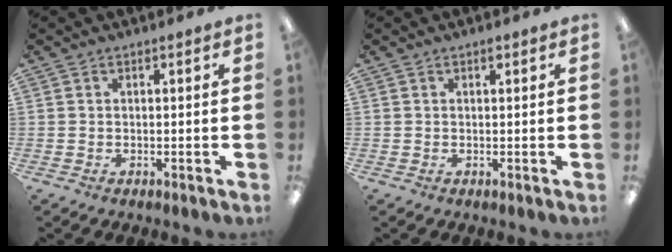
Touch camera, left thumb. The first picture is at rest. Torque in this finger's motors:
{"motor_torque": [0.13, -0.03, 0.31, -0.42, 0.00]}